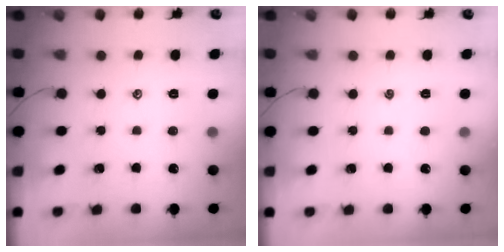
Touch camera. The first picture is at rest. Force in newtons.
{"total": 0.0}